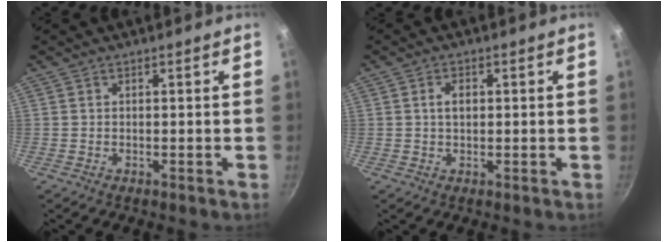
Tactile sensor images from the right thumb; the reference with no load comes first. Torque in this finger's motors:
{"motor_torque": [-0.39, 0.44, 0.65, -0.08, -0.01]}